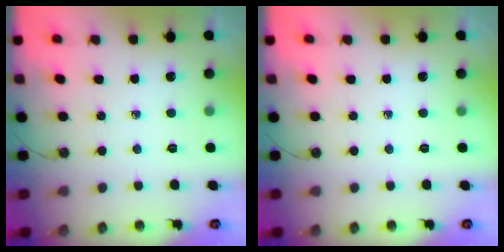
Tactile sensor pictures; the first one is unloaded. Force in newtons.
{"total": 0.0}